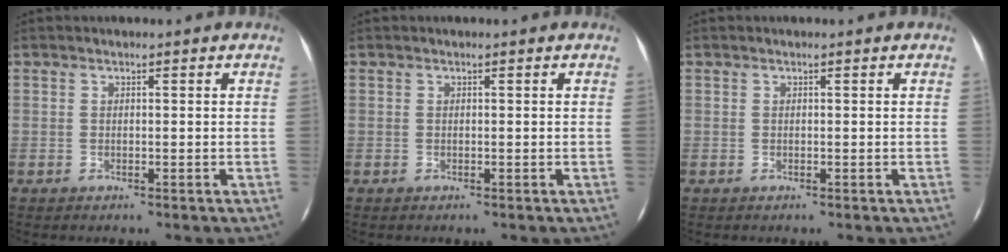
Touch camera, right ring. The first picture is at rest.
{"total": 0.0}
{"total": 0.0}